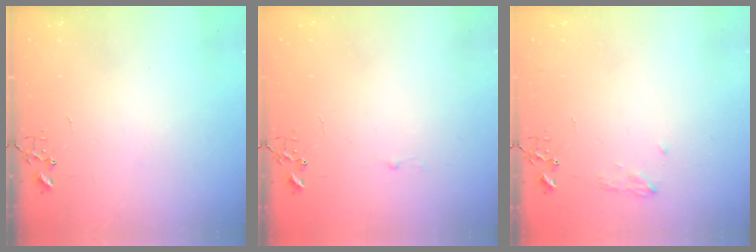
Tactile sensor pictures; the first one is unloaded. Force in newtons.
{"total": 1.8, "press": 1.8, "slide": 0.2}
{"total": 8.4, "press": 8.4, "slide": 0.9}